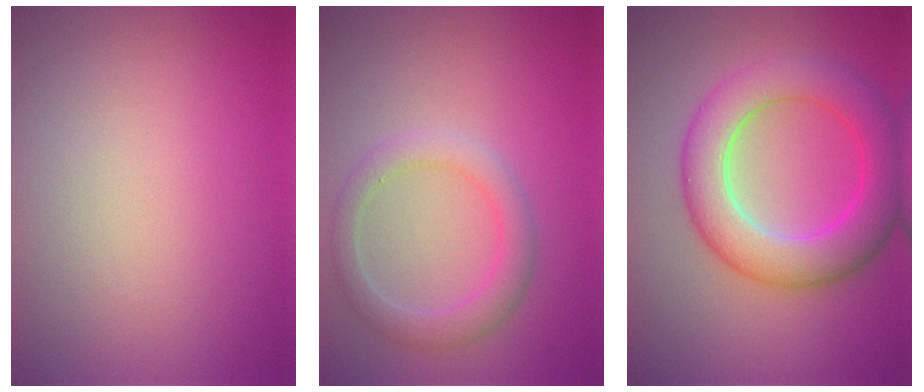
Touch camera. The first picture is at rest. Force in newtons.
{"total": 2.9, "press": 2.9, "slide": 0.2}
{"total": 7.1, "press": 7.1, "slide": 0.1}